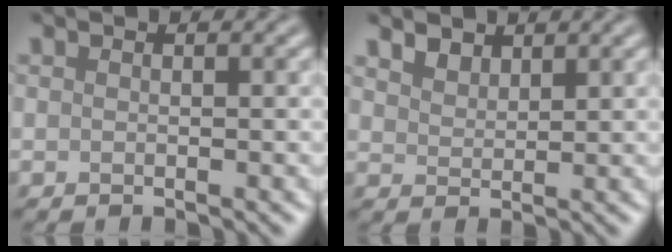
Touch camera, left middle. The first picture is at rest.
{"total": 1.9, "force": [1.6, 1.0, 0.5], "torque": [-0.020, -0.009, 0.041]}